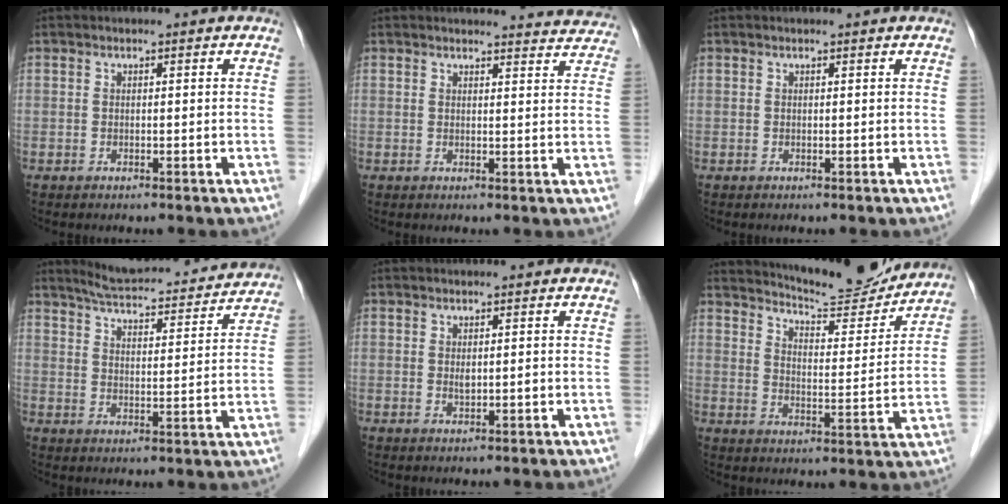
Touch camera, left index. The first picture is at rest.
{"total": 8.2, "force": [8.1, 1.2, 0.4], "torque": [0.018, -0.014, 0.065]}
{"total": 0.6, "force": [0.6, 0.1, 0.1], "torque": [-0.005, 0.007, 0.008]}
{"total": 16.8, "force": [16.0, 2.3, 4.8], "torque": [-0.070, 0.003, 0.212]}
{"total": 1.3, "force": [0.1, 0.4, 1.2], "torque": [-0.023, -0.003, 0.005]}
{"total": 14.4, "force": [13.8, 1.4, 3.7], "torque": [-0.061, -0.015, 0.193]}